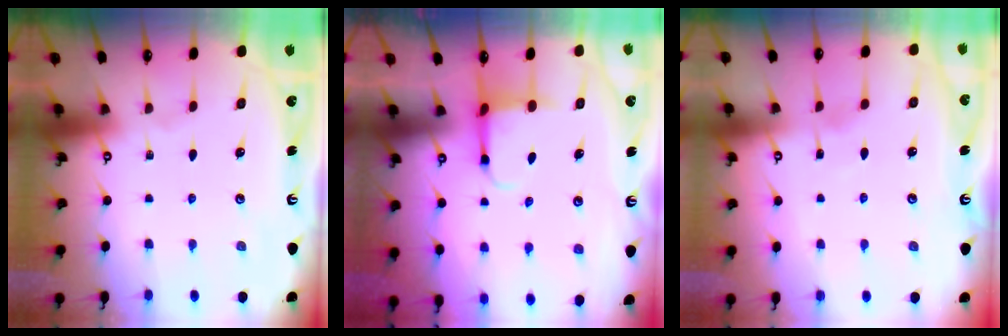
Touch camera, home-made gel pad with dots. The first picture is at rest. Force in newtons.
{"total": 4.0, "press": 3.8, "slide": 1.3}
{"total": 3.3, "press": 3.3, "slide": 0.4}